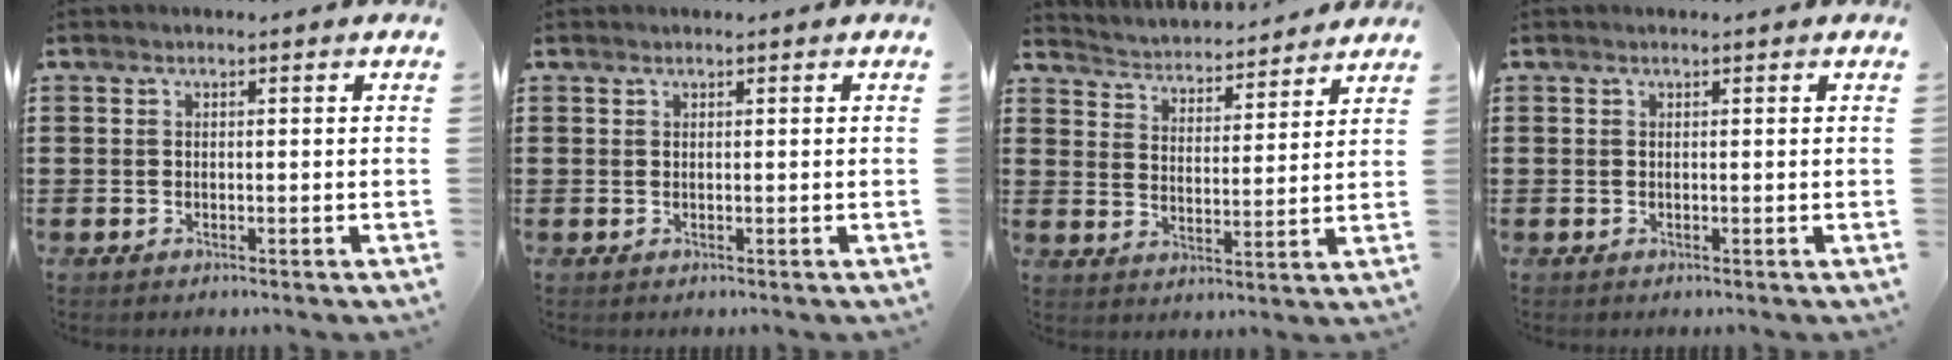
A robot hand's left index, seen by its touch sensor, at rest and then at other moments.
{"total": 0.0}
{"total": 3.4, "force": [3.4, 0.0, -0.4], "torque": [-0.015, -0.032, 0.052]}
{"total": 0.0}